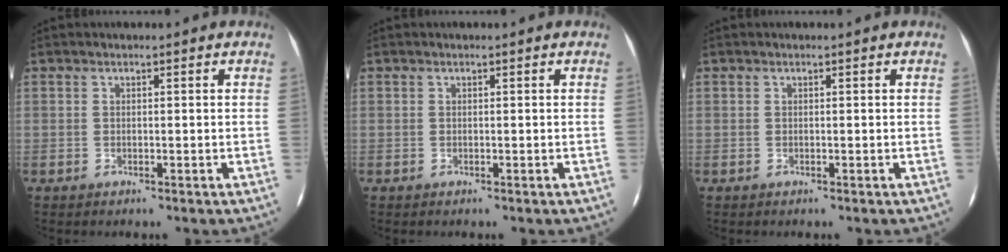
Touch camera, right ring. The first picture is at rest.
{"total": 0.0}
{"total": 0.0}